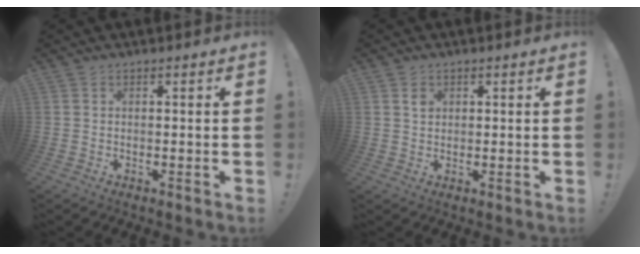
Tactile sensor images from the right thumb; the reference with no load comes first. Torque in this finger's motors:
{"motor_torque": [0.26, 0.29, -0.24, -0.07, -0.12]}